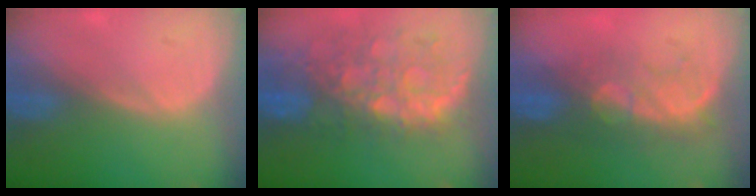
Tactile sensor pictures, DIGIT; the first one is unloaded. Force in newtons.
{"total": 11.1, "press": 9.7, "slide": 5.5}
{"total": 7.8, "press": 7.7, "slide": 1.5}